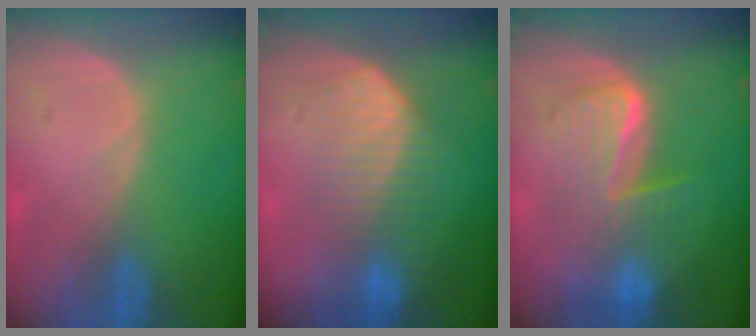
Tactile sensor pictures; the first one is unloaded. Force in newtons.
{"total": 6.8, "press": 6.7, "slide": 1.4}
{"total": 7.6, "press": 7.6, "slide": 0.3}